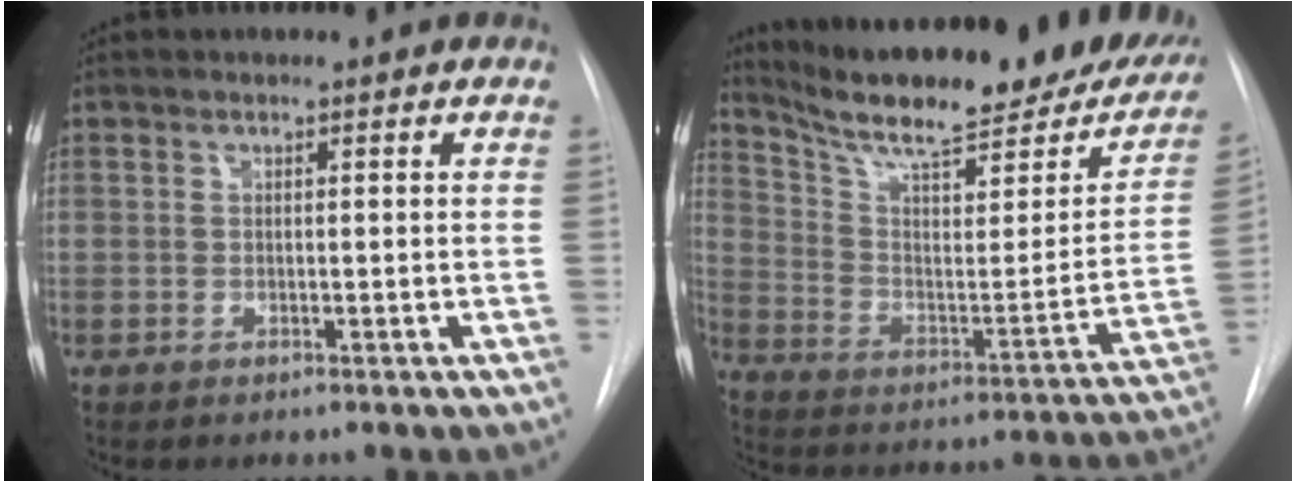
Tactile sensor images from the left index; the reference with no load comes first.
{"total": 27.9, "force": [22.6, 5.6, 15.4], "torque": [-0.231, -0.044, 0.311]}